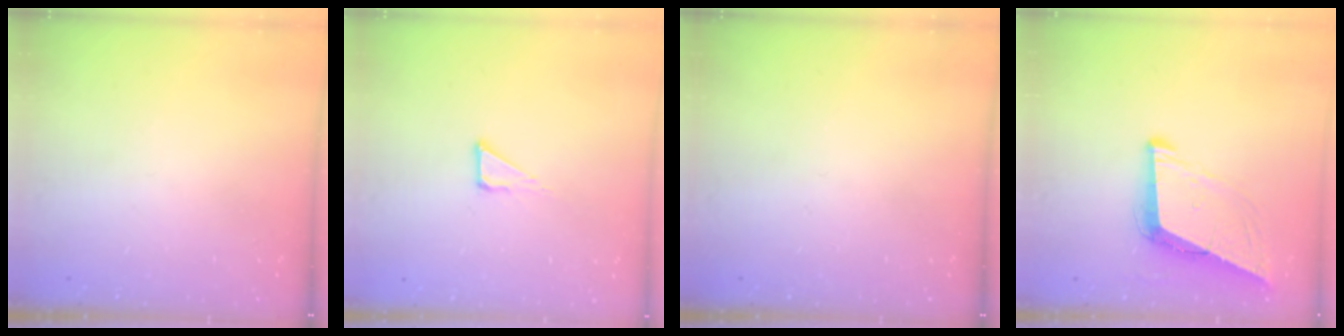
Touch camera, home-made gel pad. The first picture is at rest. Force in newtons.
{"total": 3.7, "press": 3.7, "slide": 0.2}
{"total": 0.0}
{"total": 9.0, "press": 8.2, "slide": 3.7}